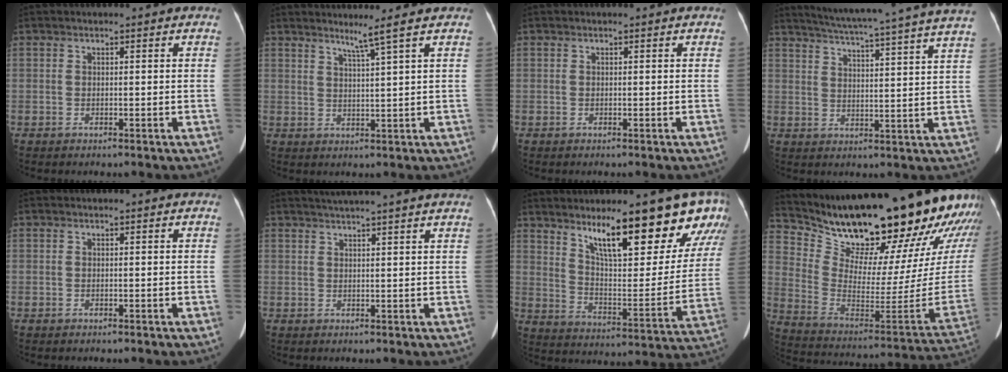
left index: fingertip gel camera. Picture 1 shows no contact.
{"total": 3.1, "force": [2.0, -1.7, 1.7], "torque": [-0.034, -0.032, 0.041]}
{"total": 0.0}
{"total": 23.5, "force": [21.0, -1.4, 10.6], "torque": [-0.175, -0.051, 0.264]}
{"total": 0.0}
{"total": 10.2, "force": [8.9, -1.1, 4.8], "torque": [-0.077, 0.004, 0.105]}
{"total": 21.7, "force": [15.6, 4.8, 14.3], "torque": [-0.183, -0.035, 0.219]}
{"total": 33.9, "force": [29.0, 6.5, 16.3], "torque": [-0.277, -0.120, 0.399]}